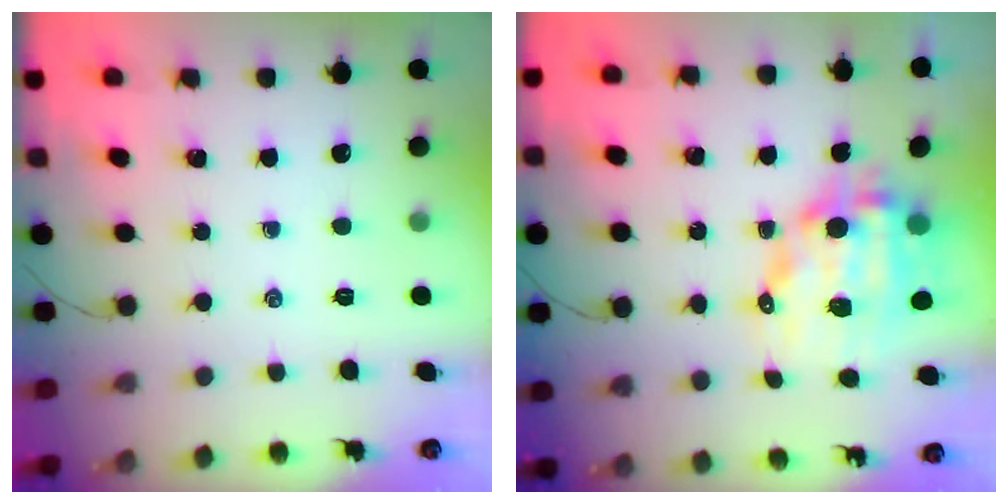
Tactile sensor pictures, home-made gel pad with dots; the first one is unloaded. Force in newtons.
{"total": 13.2, "press": 12.9, "slide": 2.9}